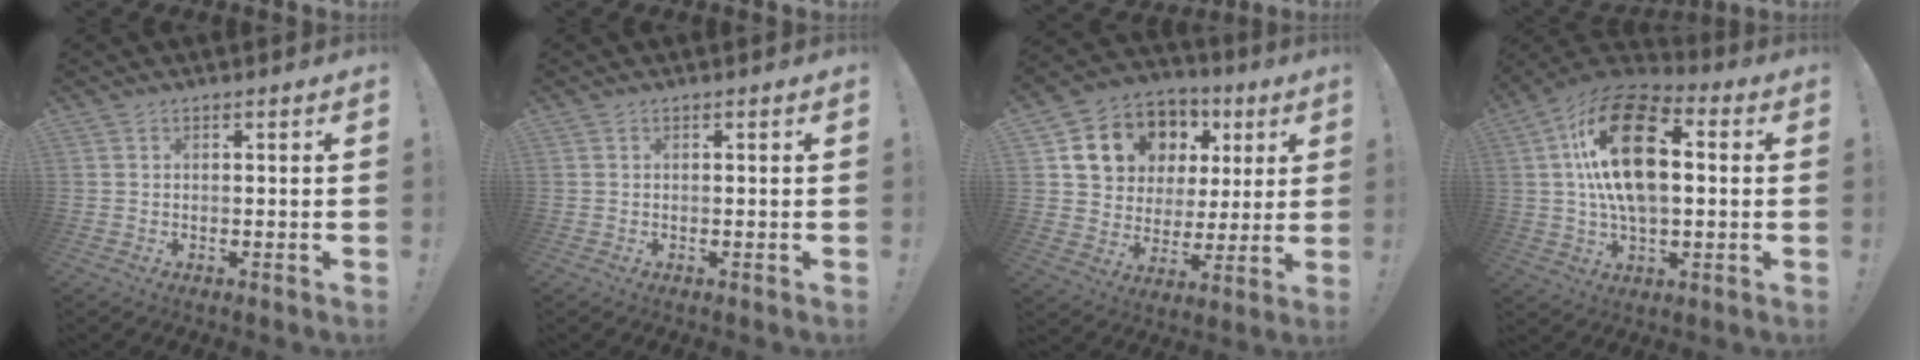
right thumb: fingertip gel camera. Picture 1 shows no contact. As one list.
[{"total": 0.0}, {"total": 13.3, "force": [6.5, 10.7, 4.5], "torque": [-0.069, -0.039, 0.141]}, {"total": 22.3, "force": [3.2, 12.8, 18.0], "torque": [-0.320, 0.007, 0.052]}]